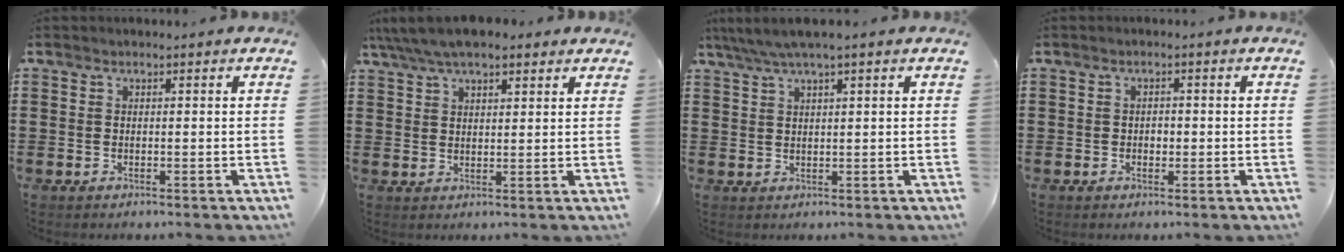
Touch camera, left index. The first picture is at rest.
{"total": 5.7, "force": [4.6, 1.6, 2.9], "torque": [-0.068, -0.001, 0.086]}
{"total": 2.8, "force": [1.9, 0.0, 2.1], "torque": [-0.044, 0.002, 0.033]}
{"total": 0.9, "force": [-0.1, 0.7, 0.4], "torque": [-0.009, 0.005, -0.004]}